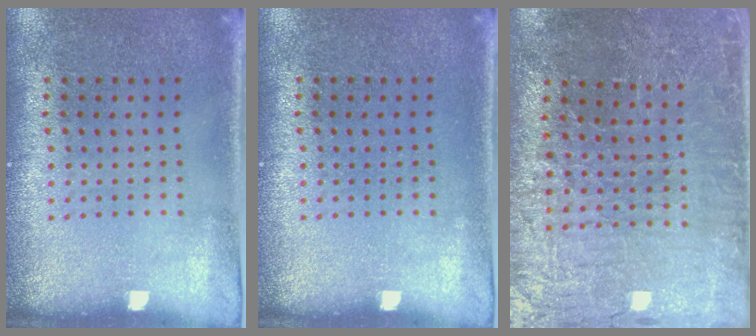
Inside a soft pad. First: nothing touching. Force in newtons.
{"total": 0.0}
{"total": 3.3, "press": 3.3, "slide": 0.4}